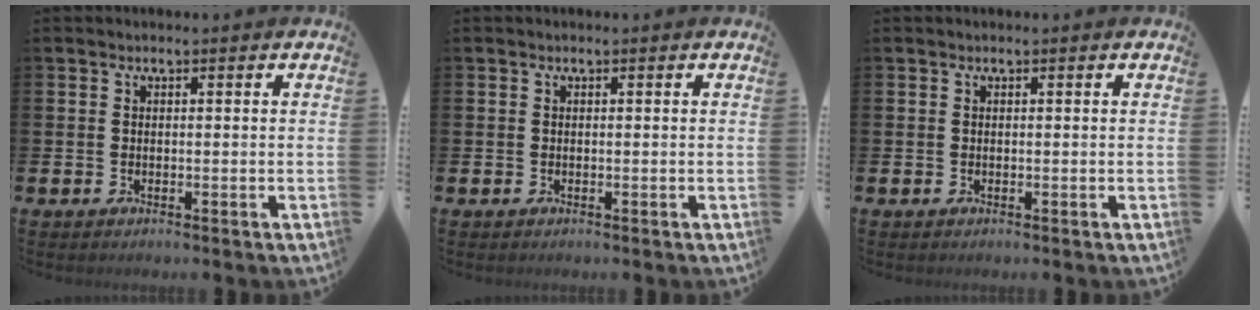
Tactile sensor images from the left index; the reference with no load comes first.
{"total": 0.0}
{"total": 0.0}